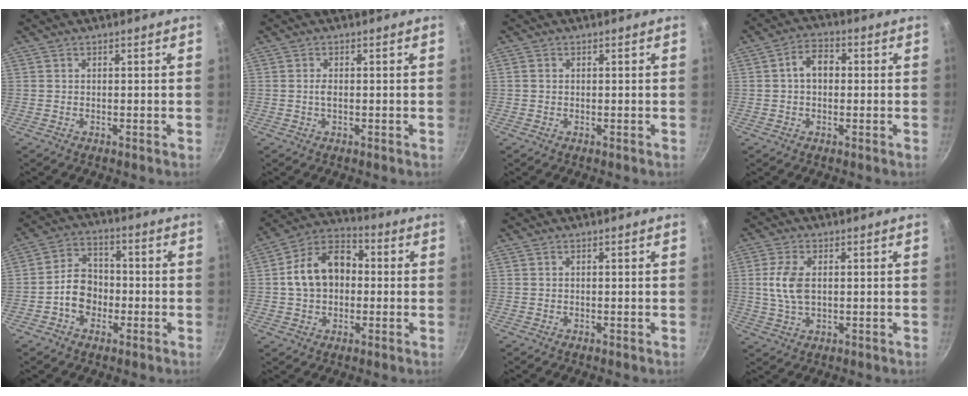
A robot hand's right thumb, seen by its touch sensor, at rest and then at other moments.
{"total": 1.2, "force": [-0.1, 0.5, 1.1], "torque": [-0.023, 0.001, -0.003]}
{"total": 0.7, "force": [0.1, 0.7, 0.1], "torque": [0.001, 0.003, 0.000]}
{"total": 5.6, "force": [0.5, 4.0, 3.9], "torque": [-0.045, 0.016, -0.001]}
{"total": 8.2, "force": [-2.2, 6.4, 4.6], "torque": [-0.044, 0.030, -0.047]}
{"total": 13.4, "force": [0.4, 10.0, 8.9], "torque": [-0.121, 0.037, -0.008]}
{"total": 0.0}
{"total": 7.0, "force": [0.8, 4.1, 5.6], "torque": [-0.114, 0.003, 0.015]}